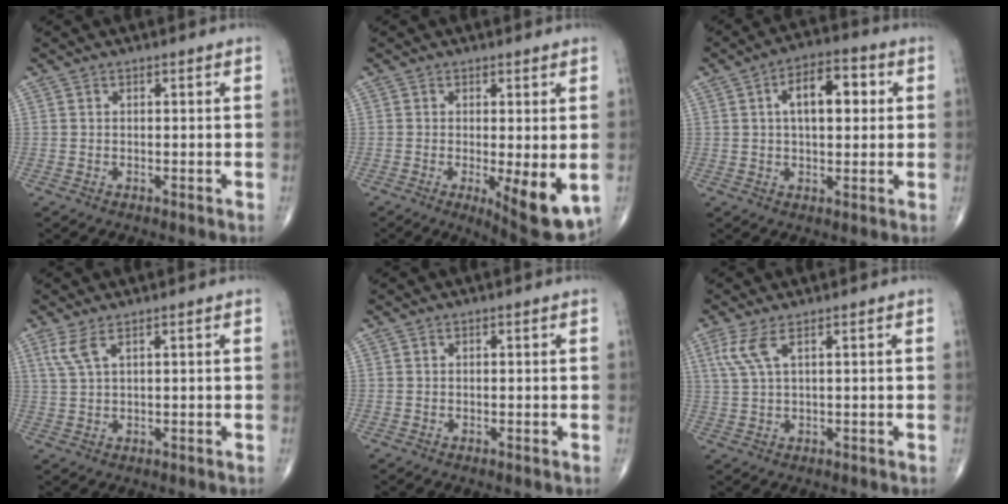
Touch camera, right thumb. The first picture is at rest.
{"total": 9.6, "force": [-1.9, 2.8, 9.0], "torque": [-0.120, -0.025, -0.022]}
{"total": 10.2, "force": [2.1, 5.1, 8.5], "torque": [-0.110, 0.017, 0.027]}
{"total": 3.3, "force": [1.8, 0.8, 2.6], "torque": [-0.069, 0.002, 0.048]}
{"total": 0.0}
{"total": 4.1, "force": [1.9, 0.9, 3.5], "torque": [-0.099, 0.004, 0.050]}